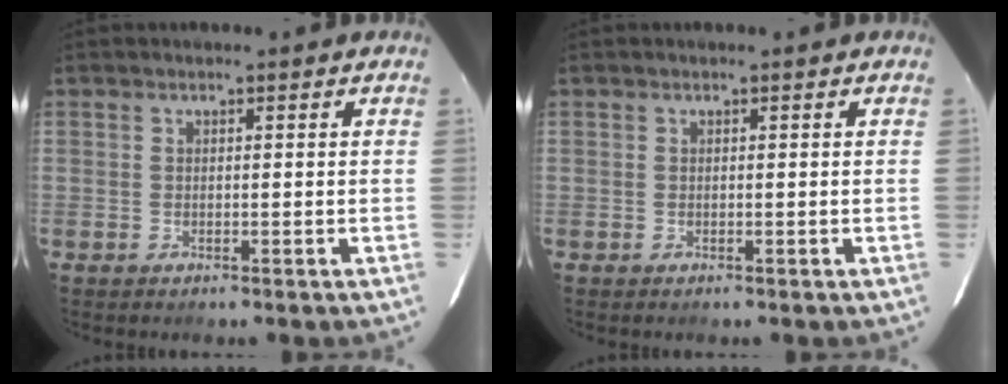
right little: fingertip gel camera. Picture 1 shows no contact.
{"total": 0.0}